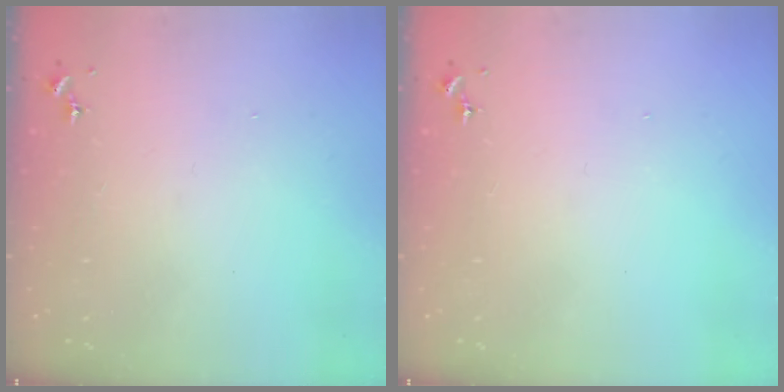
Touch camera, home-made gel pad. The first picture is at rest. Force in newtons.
{"total": 0.0}